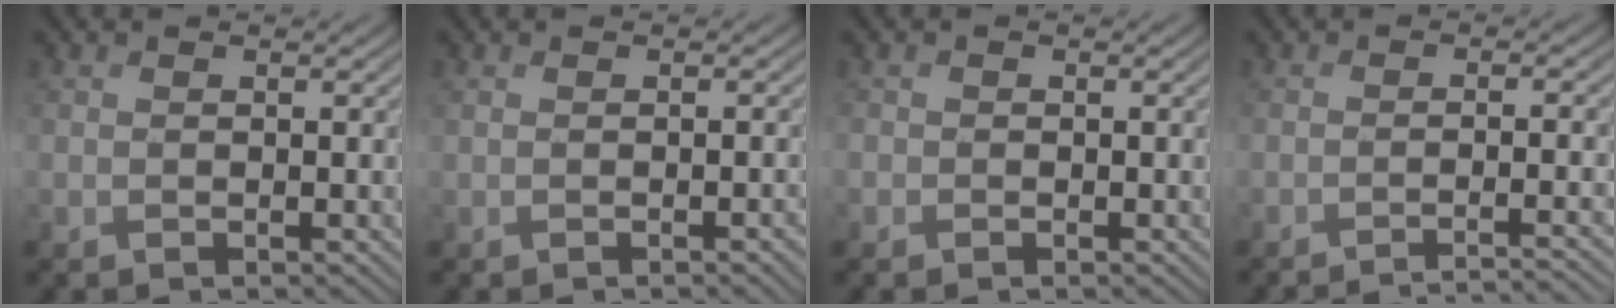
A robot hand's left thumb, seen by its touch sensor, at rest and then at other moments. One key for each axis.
{"total": 0.9, "fx": -0.6, "fy": 0.2, "fz": 0.7, "tx": -0.008, "ty": 0.000, "tz": -0.009}
{"total": 1.3, "fx": -0.6, "fy": 1.2, "fz": 0.1, "tx": 0.002, "ty": -0.005, "tz": -0.018}
{"total": 4.1, "fx": -3.1, "fy": 0.3, "fz": 2.6, "tx": -0.036, "ty": 0.004, "tz": -0.060}